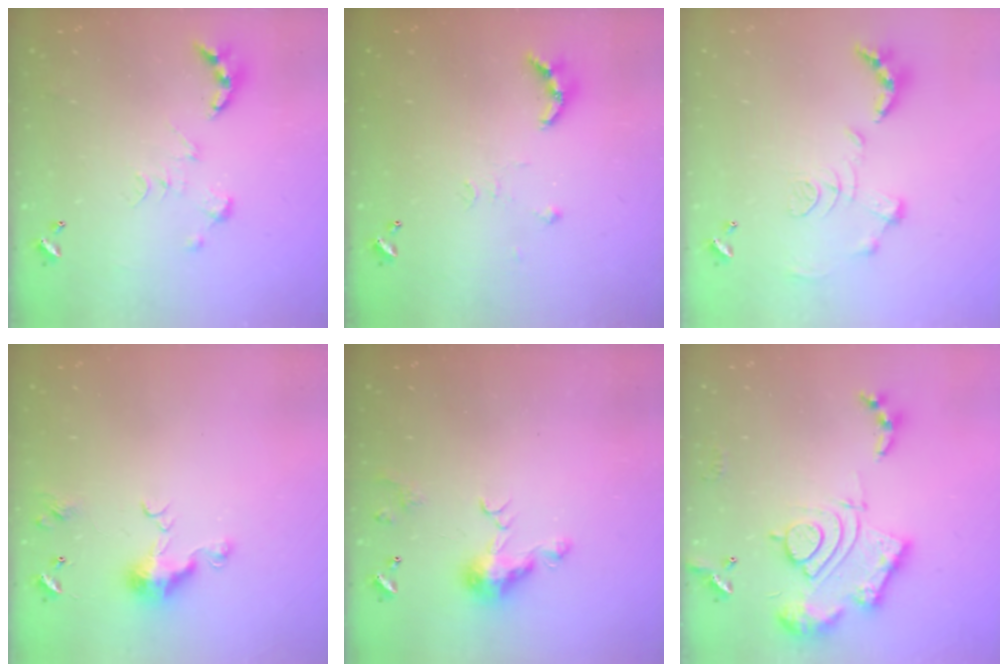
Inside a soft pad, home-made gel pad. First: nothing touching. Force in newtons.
{"total": 7.7, "press": 7.6, "slide": 0.6}
{"total": 1.2, "press": 0.4, "slide": 1.1}
{"total": 6.6, "press": 6.5, "slide": 1.0}
{"total": 7.3, "press": 7.3, "slide": 1.0}
{"total": 19.2, "press": 19.1, "slide": 1.8}